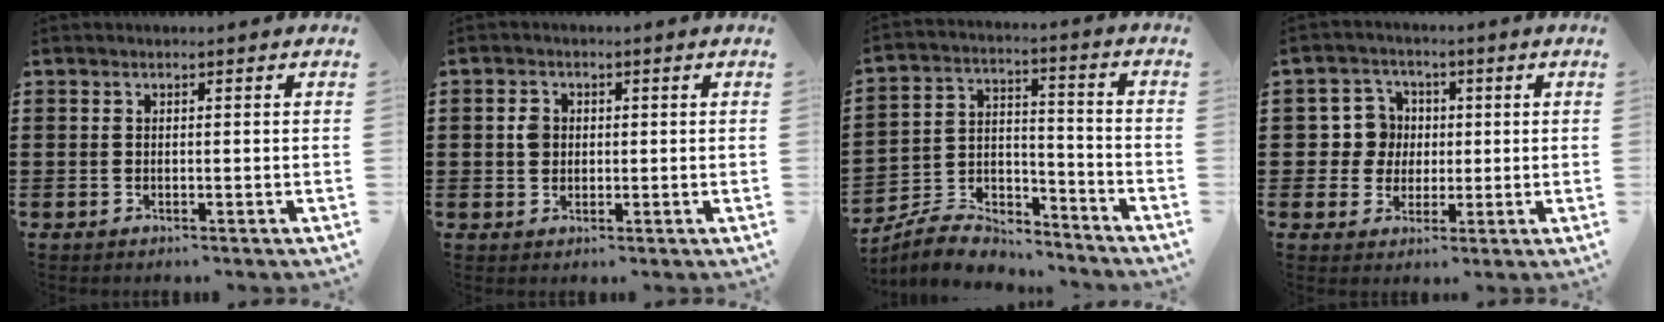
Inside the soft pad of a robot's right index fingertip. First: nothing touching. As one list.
[{"total": 2.3, "force": [0.2, 2.0, 1.2], "torque": [-0.030, 0.010, 0.004]}, {"total": 6.5, "force": [-5.9, 2.2, 1.3], "torque": [-0.032, 0.011, -0.117]}, {"total": 5.7, "force": [0.4, 5.5, 1.5], "torque": [-0.055, 0.019, 0.007]}]